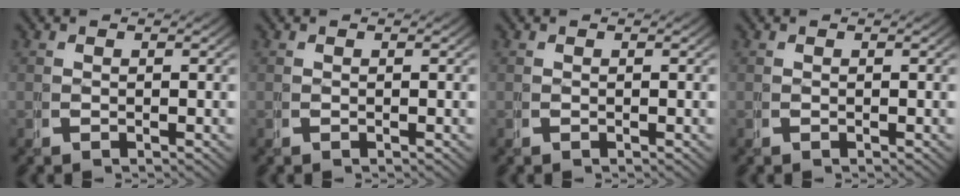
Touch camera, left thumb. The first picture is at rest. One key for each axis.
{"total": 0.0}
{"total": 0.0}
{"total": 0.0}